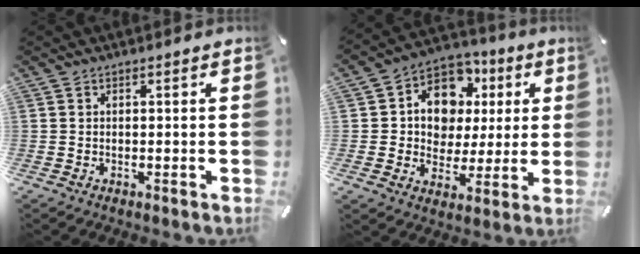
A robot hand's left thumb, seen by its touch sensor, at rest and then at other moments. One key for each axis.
{"total": 11.1, "fx": 3.0, "fy": 9.9, "fz": 3.8, "tx": -0.070, "ty": -0.020, "tz": 0.061}